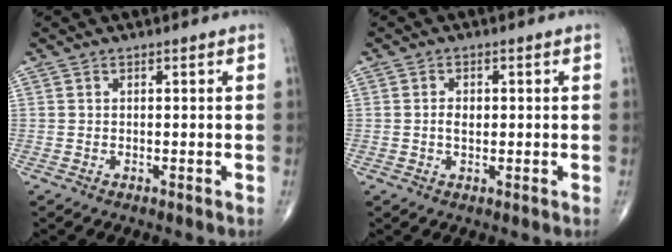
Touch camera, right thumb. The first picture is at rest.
{"total": 2.4, "force": [0.1, 1.4, 1.9], "torque": [-0.033, 0.001, 0.001]}